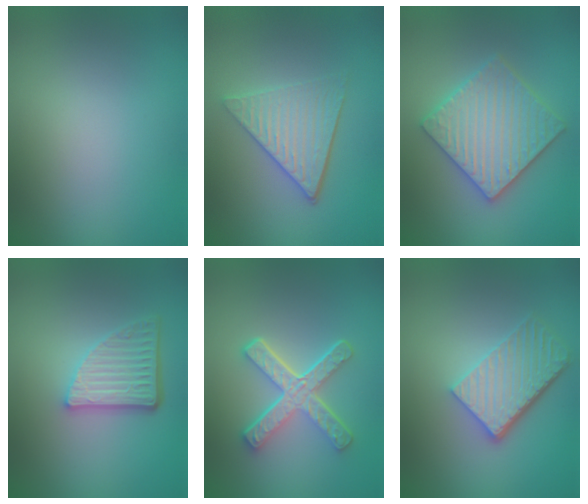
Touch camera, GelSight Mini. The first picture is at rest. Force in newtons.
{"total": 4.3, "press": 3.4, "slide": 2.6}
{"total": 5.9, "press": 5.8, "slide": 1.0}
{"total": 4.8, "press": 3.5, "slide": 3.3}
{"total": 5.4, "press": 3.8, "slide": 3.8}
{"total": 5.2, "press": 3.9, "slide": 3.5}